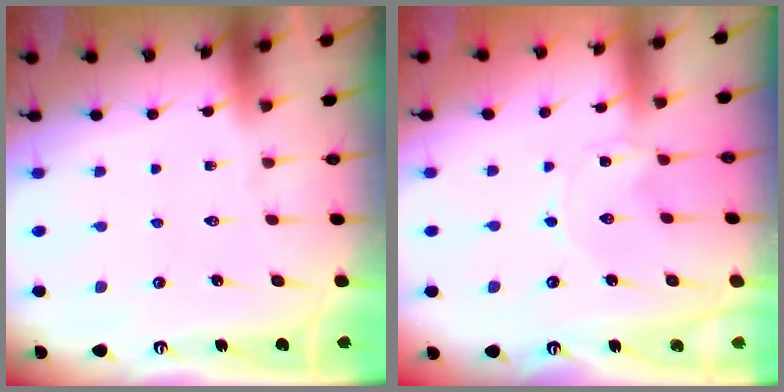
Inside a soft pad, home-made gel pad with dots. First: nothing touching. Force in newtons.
{"total": 0.0}